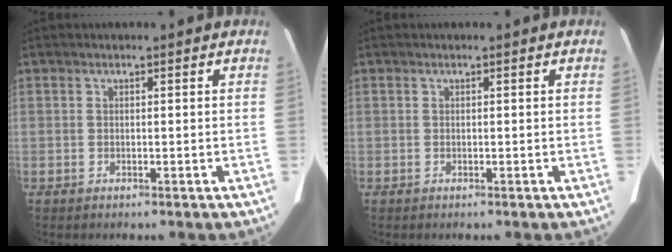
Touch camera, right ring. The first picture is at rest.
{"total": 0.0}